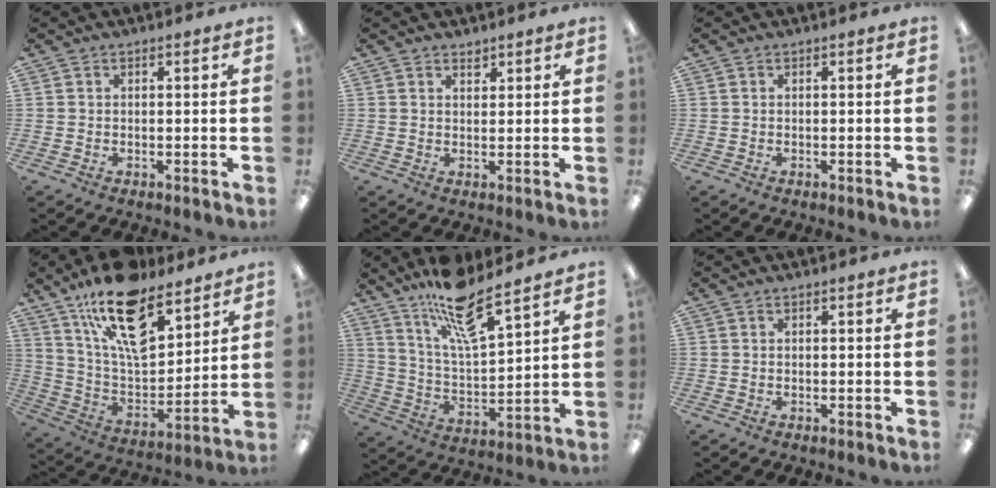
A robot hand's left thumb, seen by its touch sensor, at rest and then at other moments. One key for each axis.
{"total": 1.8, "fx": 1.6, "fy": 0.8, "fz": 0.4, "tx": 0.007, "ty": -0.009, "tz": 0.026}
{"total": 0.0}
{"total": 20.4, "fx": 13.9, "fy": 8.6, "fz": 12.1, "tx": -0.210, "ty": -0.079, "tz": 0.245}
{"total": 14.6, "fx": 11.5, "fy": 3.5, "fz": 8.3, "tx": -0.144, "ty": -0.070, "tz": 0.195}
{"total": 0.0}